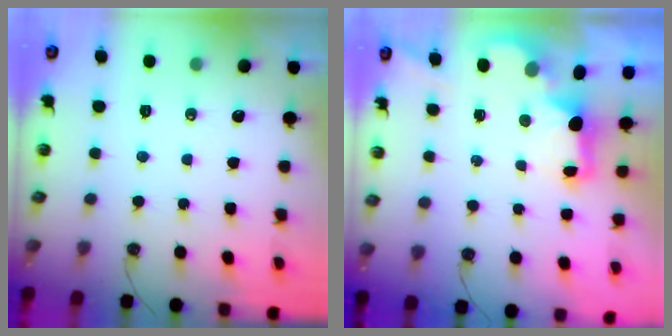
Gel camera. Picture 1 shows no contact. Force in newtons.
{"total": 2.5, "press": 2.3, "slide": 0.8}